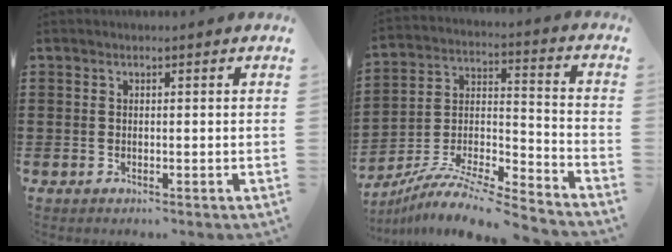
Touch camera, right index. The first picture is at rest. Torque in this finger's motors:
{"motor_torque": [1.05, 1.09, -0.03, -0.01]}